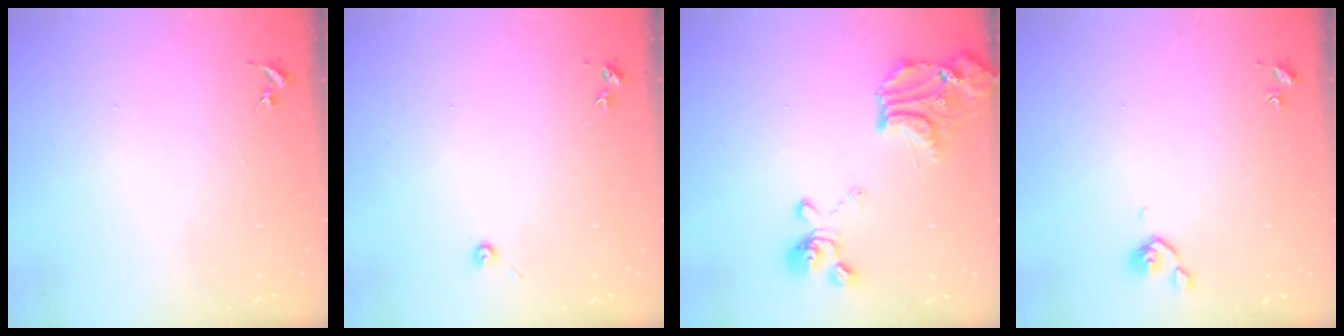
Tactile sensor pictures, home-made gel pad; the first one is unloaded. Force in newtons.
{"total": 3.0, "press": 3.0, "slide": 0.3}
{"total": 19.3, "press": 19.2, "slide": 2.2}
{"total": 5.0, "press": 4.9, "slide": 1.2}